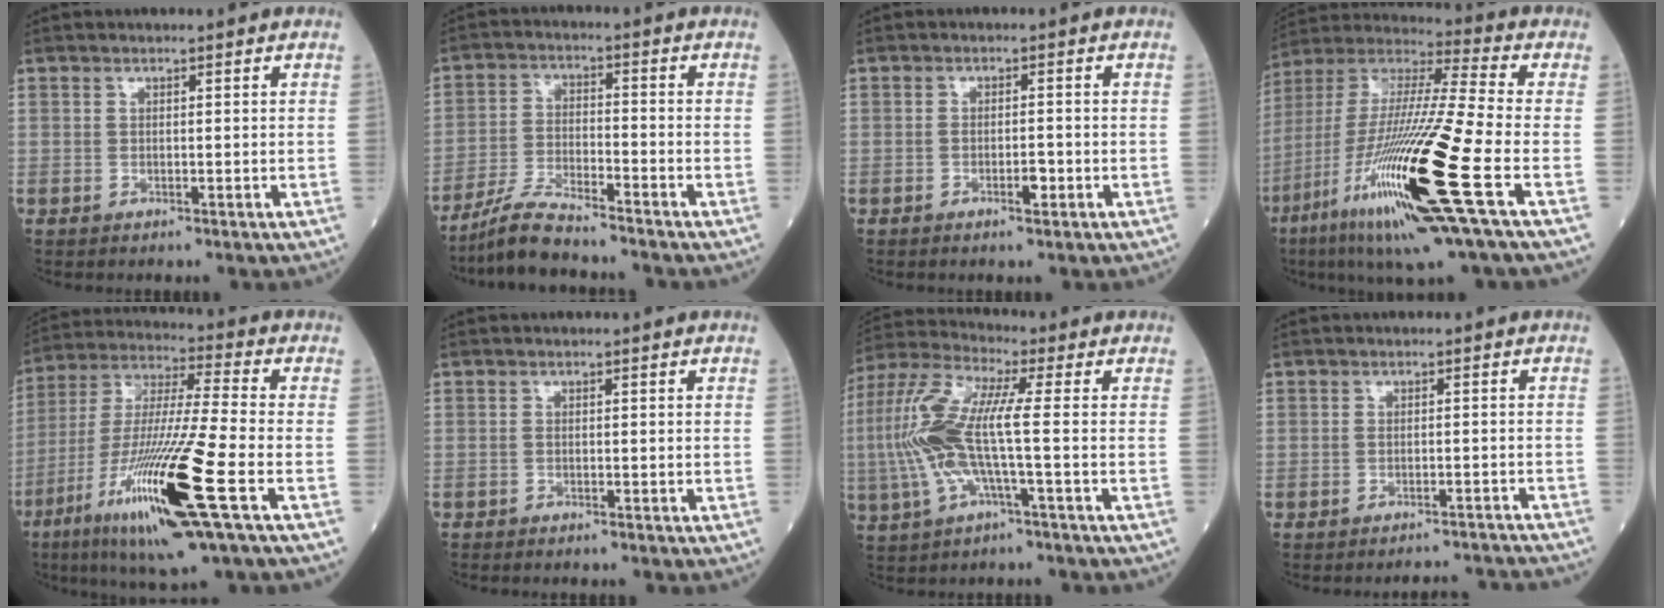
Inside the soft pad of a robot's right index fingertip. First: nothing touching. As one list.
[{"total": 7.4, "force": [-6.8, 0.3, 3.0], "torque": [-0.065, -0.019, -0.130]}, {"total": 2.0, "force": [-1.0, 0.5, 1.7], "torque": [-0.028, 0.001, -0.016]}, {"total": 24.8, "force": [-9.3, 0.8, 23.0], "torque": [-0.458, -0.050, -0.176]}, {"total": 20.3, "force": [-8.5, 0.4, 18.4], "torque": [-0.379, -0.038, -0.159]}, {"total": 1.1, "force": [-1.0, 0.1, 0.3], "torque": [-0.008, -0.001, -0.017]}, {"total": 11.6, "force": [-1.3, 1.4, 11.5], "torque": [-0.269, 0.017, -0.033]}, {"total": 5.8, "force": [-5.8, 0.7, -0.3], "torque": [0.015, 0.011, -0.063]}]